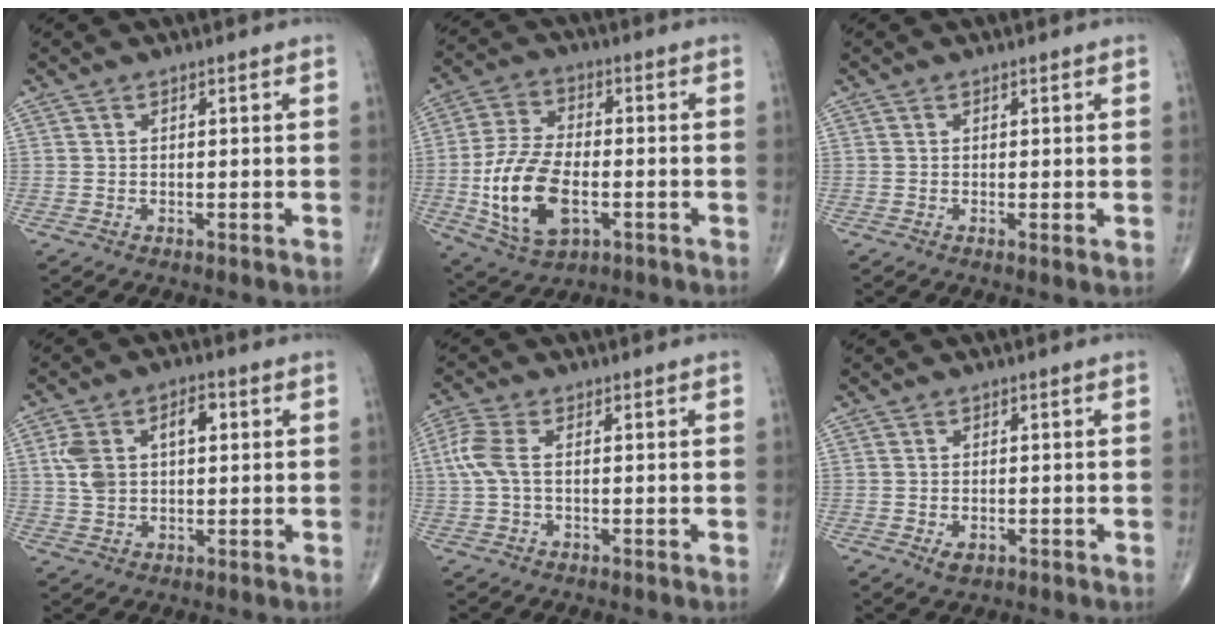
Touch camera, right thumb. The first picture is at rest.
{"total": 15.3, "force": [-3.5, 8.3, 12.4], "torque": [-0.243, 0.008, -0.057]}
{"total": 0.9, "force": [0.0, 0.1, 0.9], "torque": [-0.019, -0.005, -0.002]}
{"total": 8.9, "force": [1.9, 5.4, 6.8], "torque": [-0.119, 0.020, 0.039]}
{"total": 5.2, "force": [0.3, 2.5, 4.6], "torque": [-0.133, 0.010, -0.001]}
{"total": 2.2, "force": [-0.8, 1.3, 1.5], "torque": [-0.023, 0.000, -0.009]}